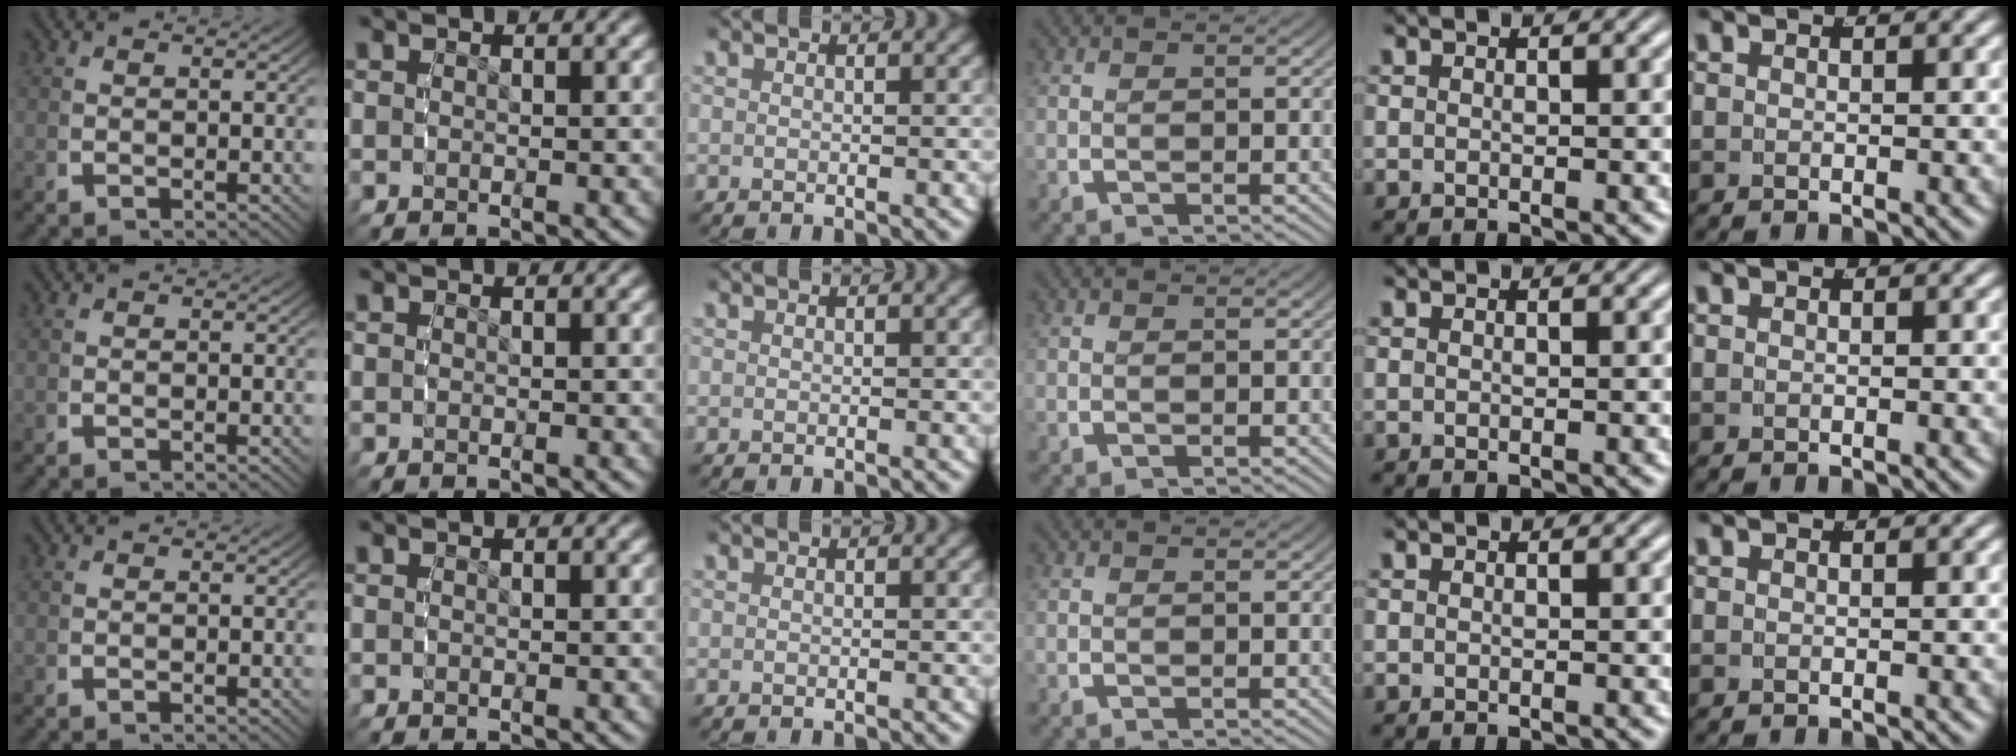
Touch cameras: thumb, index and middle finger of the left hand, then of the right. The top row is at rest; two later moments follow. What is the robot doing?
{"motion": "grasp_and_lifting", "object": "camera"}